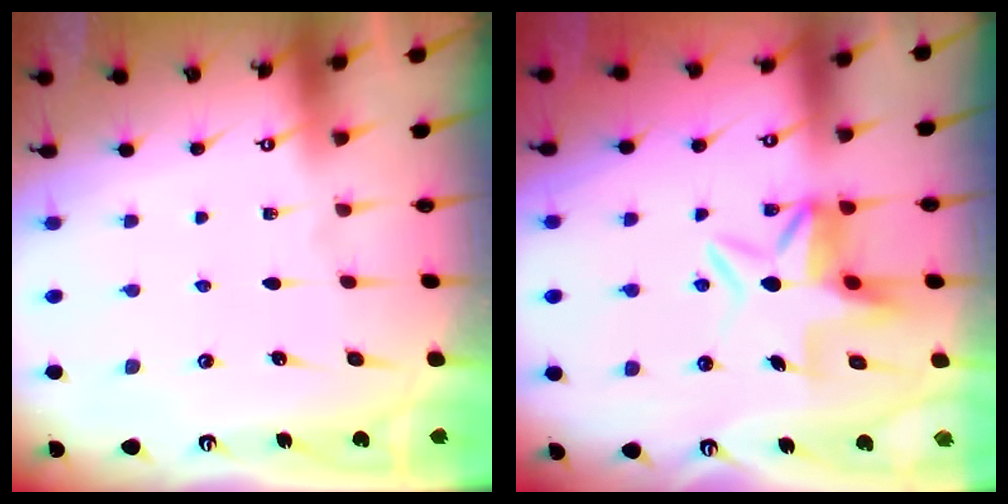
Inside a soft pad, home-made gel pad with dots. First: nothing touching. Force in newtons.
{"total": 6.5, "press": 6.5, "slide": 0.8}